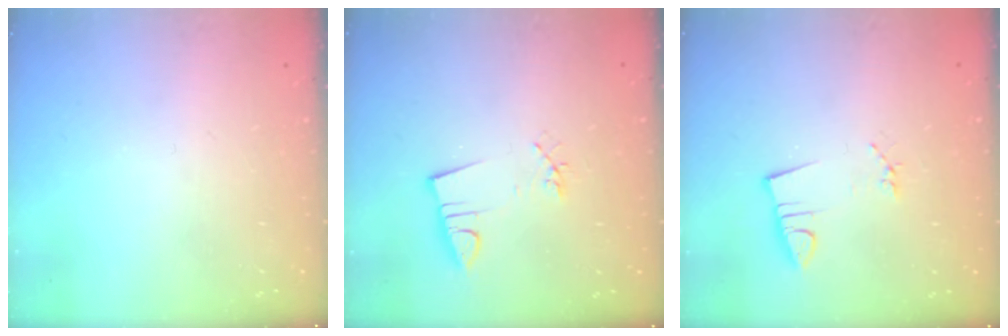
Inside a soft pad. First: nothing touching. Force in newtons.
{"total": 3.4, "press": 2.1, "slide": 2.7}
{"total": 2.9, "press": 1.4, "slide": 2.5}